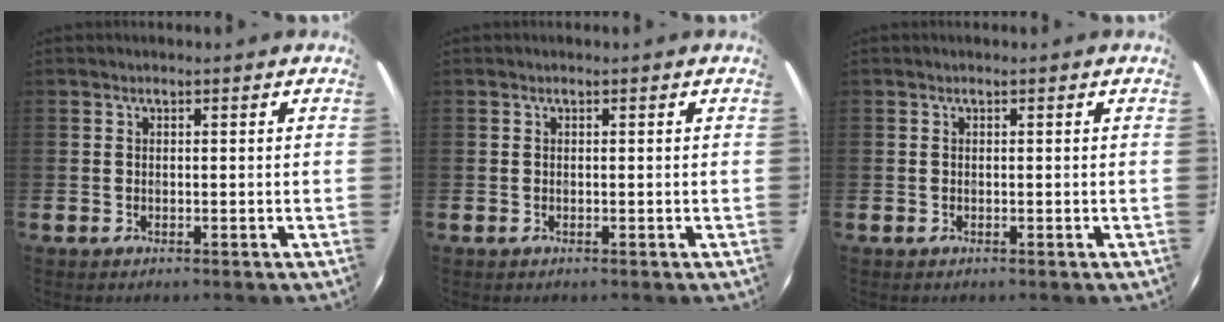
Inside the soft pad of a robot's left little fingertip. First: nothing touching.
{"total": 0.0}
{"total": 0.0}